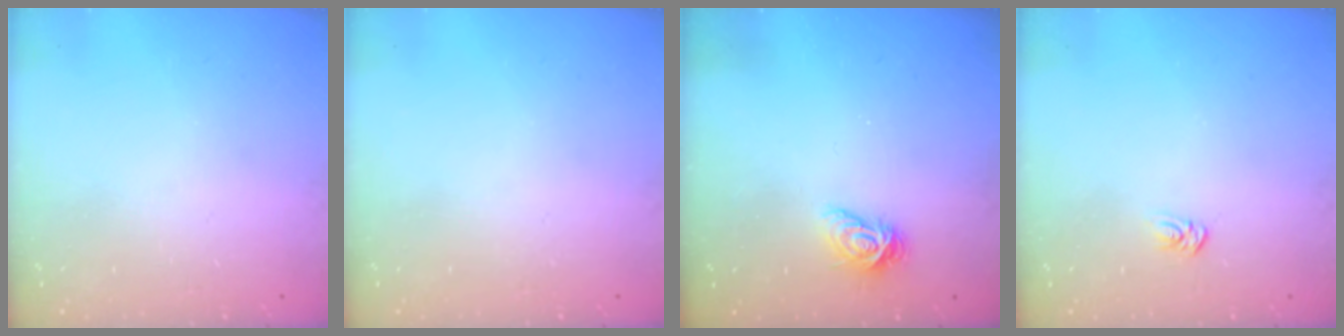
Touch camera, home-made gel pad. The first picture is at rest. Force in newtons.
{"total": 0.0}
{"total": 6.4, "press": 6.4, "slide": 0.1}
{"total": 2.5, "press": 2.5, "slide": 0.1}